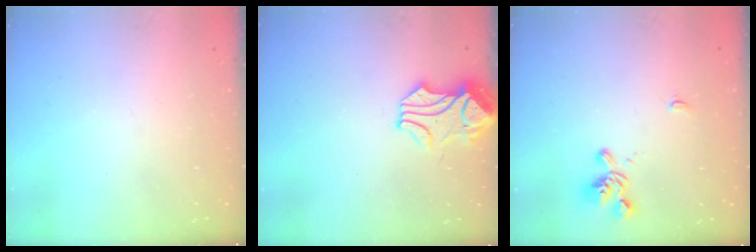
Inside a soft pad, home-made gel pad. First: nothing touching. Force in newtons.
{"total": 0.0}
{"total": 1.2, "press": 0.7, "slide": 1.0}